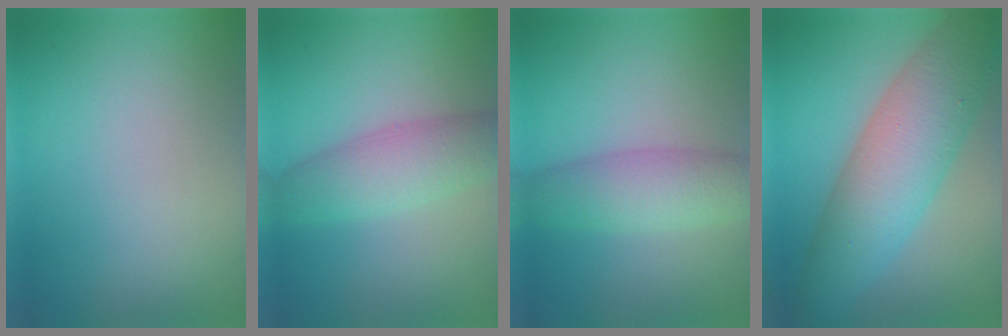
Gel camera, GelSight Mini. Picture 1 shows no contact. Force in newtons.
{"total": 4.4, "press": 4.4, "slide": 0.1}
{"total": 4.3, "press": 4.3, "slide": 0.1}
{"total": 8.6, "press": 8.6, "slide": 0.2}